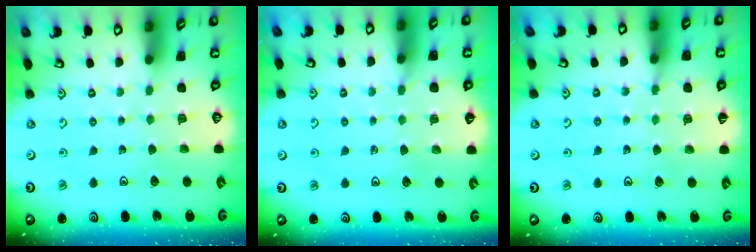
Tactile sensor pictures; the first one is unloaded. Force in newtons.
{"total": 3.5, "press": 3.4, "slide": 0.6}
{"total": 6.3, "press": 6.3, "slide": 0.6}